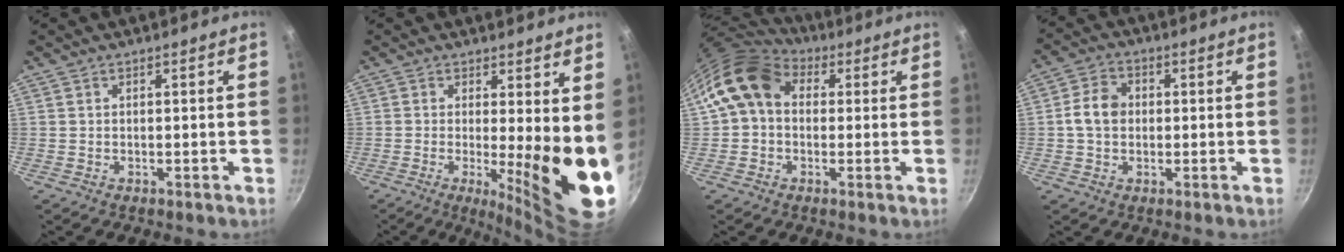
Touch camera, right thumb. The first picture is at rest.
{"total": 12.8, "force": [-0.2, 3.0, 12.5], "torque": [-0.156, -0.032, 0.000]}
{"total": 11.6, "force": [1.9, 9.1, 6.9], "torque": [-0.102, 0.020, 0.014]}
{"total": 6.3, "force": [0.1, 5.0, 3.8], "torque": [-0.056, 0.015, -0.008]}